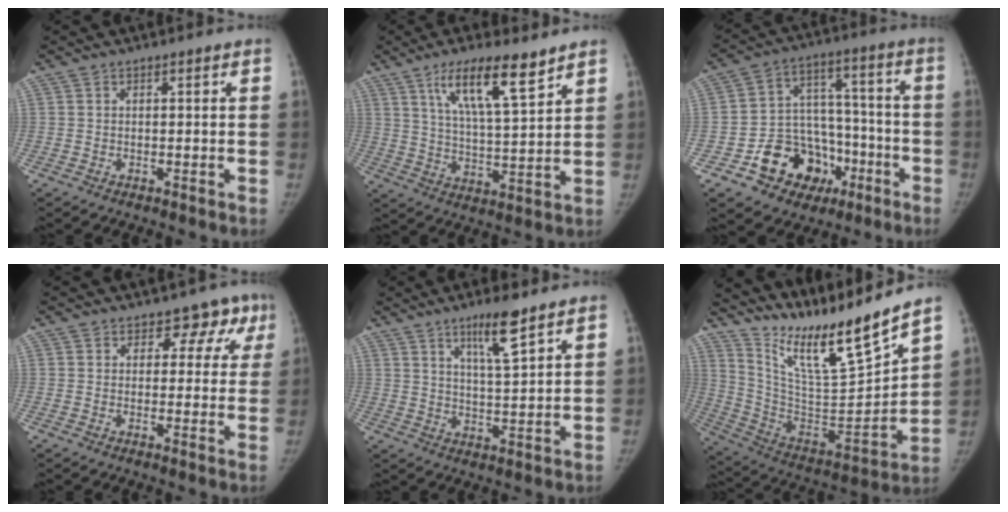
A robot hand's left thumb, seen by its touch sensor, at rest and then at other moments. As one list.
[{"total": 12.5, "force": [7.8, 2.7, 9.5], "torque": [-0.153, -0.038, 0.140]}, {"total": 17.2, "force": [-7.9, 13.2, 7.8], "torque": [-0.075, 0.078, -0.117]}, {"total": 5.9, "force": [3.4, 4.5, 1.9], "torque": [0.022, -0.010, 0.024]}, {"total": 7.8, "force": [5.1, 0.9, 5.8], "torque": [-0.098, -0.034, 0.093]}, {"total": 20.4, "force": [17.0, 1.3, 11.2], "torque": [-0.158, -0.113, 0.312]}]